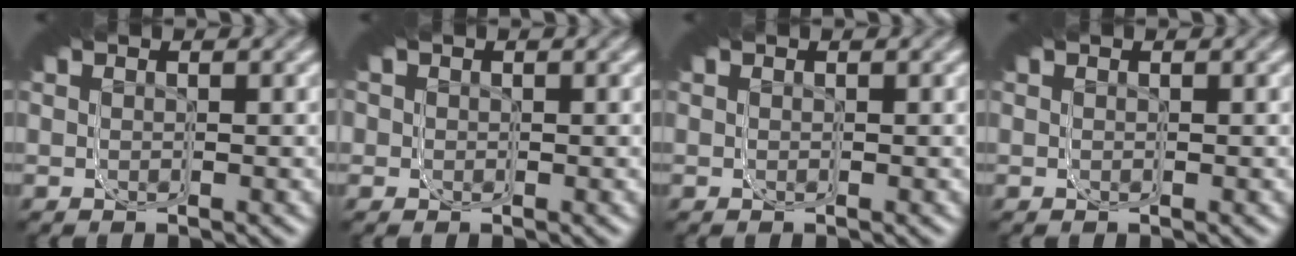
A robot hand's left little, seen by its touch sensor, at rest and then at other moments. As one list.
[{"total": 1.7, "force": [-0.2, 1.6, 0.3], "torque": [-0.006, -0.014, -0.001]}, {"total": 0.0}, {"total": 0.0}]